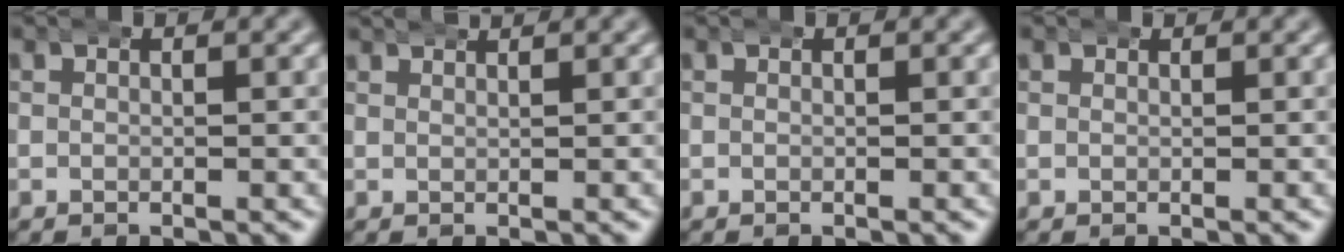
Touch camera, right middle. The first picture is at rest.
{"total": 2.0, "force": [2.0, 0.1, 0.4], "torque": [-0.003, 0.004, 0.031]}
{"total": 0.0}
{"total": 0.7, "force": [0.6, 0.4, 0.0], "torque": [-0.005, -0.002, 0.011]}